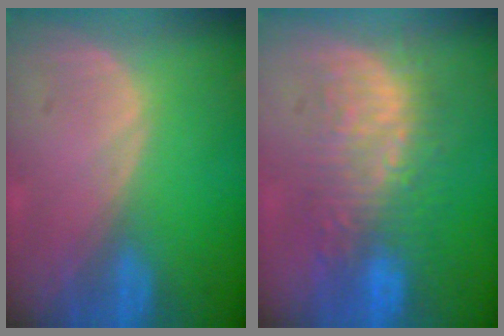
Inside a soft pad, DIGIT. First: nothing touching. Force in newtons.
{"total": 9.2, "press": 8.9, "slide": 2.1}